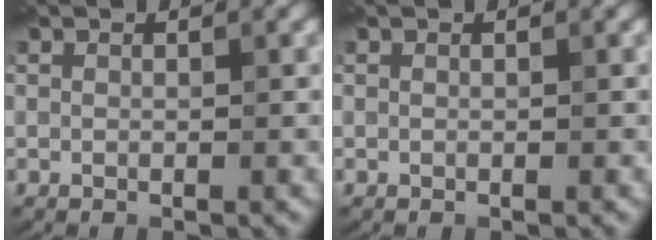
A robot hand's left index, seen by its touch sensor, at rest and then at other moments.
{"total": 0.0}